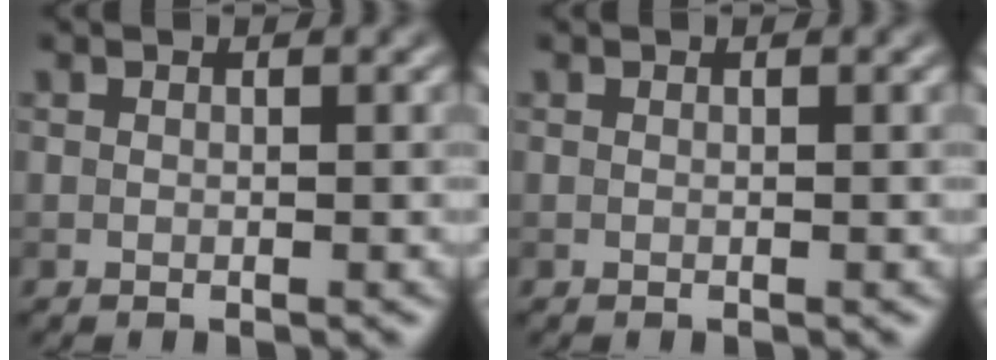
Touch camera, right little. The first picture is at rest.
{"total": 0.0}